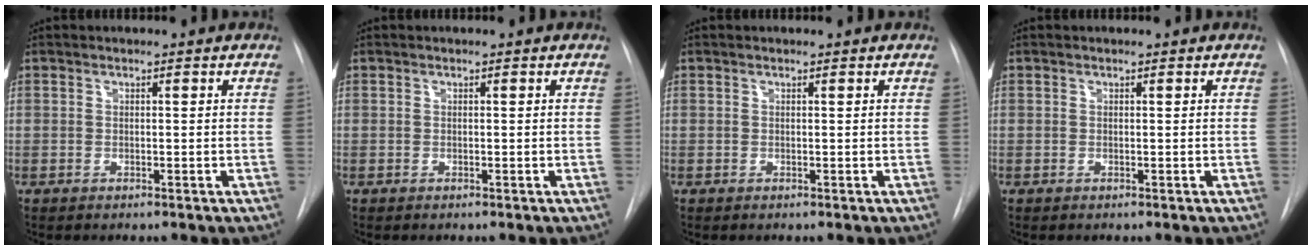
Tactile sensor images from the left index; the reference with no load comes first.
{"total": 0.0}
{"total": 0.0}
{"total": 0.0}